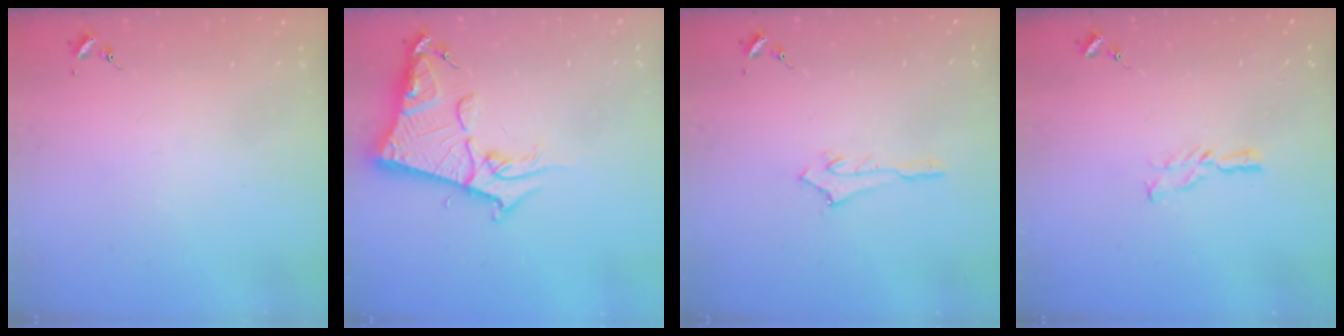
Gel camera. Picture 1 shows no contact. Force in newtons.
{"total": 14.8, "press": 14.8, "slide": 1.5}
{"total": 2.5, "press": 2.5, "slide": 0.2}
{"total": 5.7, "press": 5.7, "slide": 0.1}